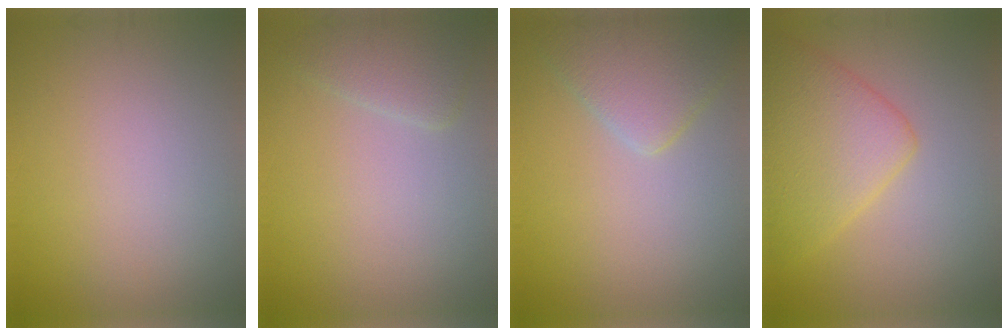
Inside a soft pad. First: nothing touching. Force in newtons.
{"total": 2.2, "press": 2.1, "slide": 0.3}
{"total": 3.7, "press": 3.7, "slide": 0.3}
{"total": 5.7, "press": 5.6, "slide": 0.3}